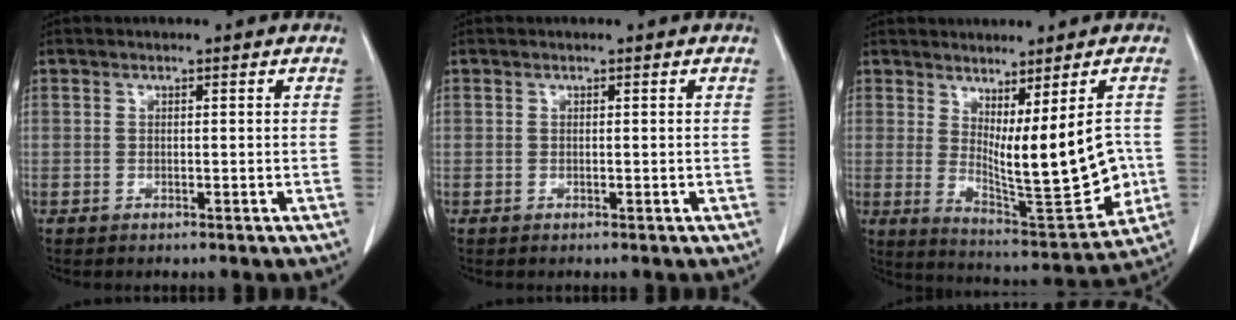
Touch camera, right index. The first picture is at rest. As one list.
[{"total": 0.0}, {"total": 13.0, "force": [0.7, 2.5, 12.7], "torque": [-0.187, -0.031, 0.029]}]